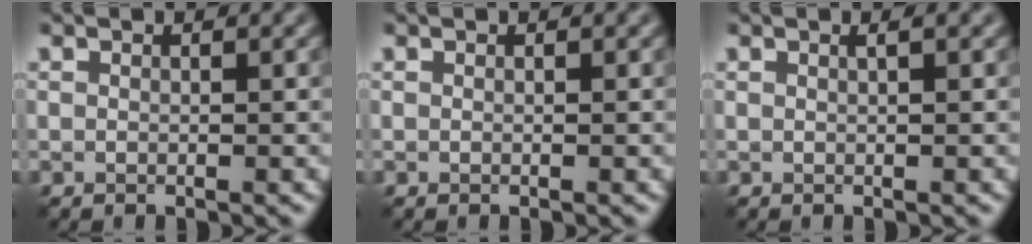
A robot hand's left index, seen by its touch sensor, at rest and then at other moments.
{"total": 0.0}
{"total": 0.9, "force": [0.4, 0.2, 0.7], "torque": [-0.005, 0.004, 0.002]}